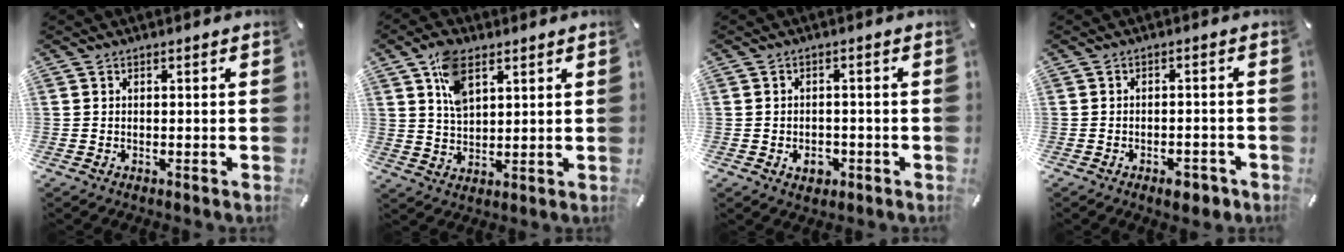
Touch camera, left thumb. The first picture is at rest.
{"total": 8.1, "force": [4.1, 4.5, 5.3], "torque": [-0.098, -0.003, 0.076]}
{"total": 4.0, "force": [-1.5, 3.0, 2.2], "torque": [-0.028, 0.005, -0.026]}
{"total": 4.0, "force": [-2.8, 2.0, 2.2], "torque": [-0.029, 0.016, -0.048]}